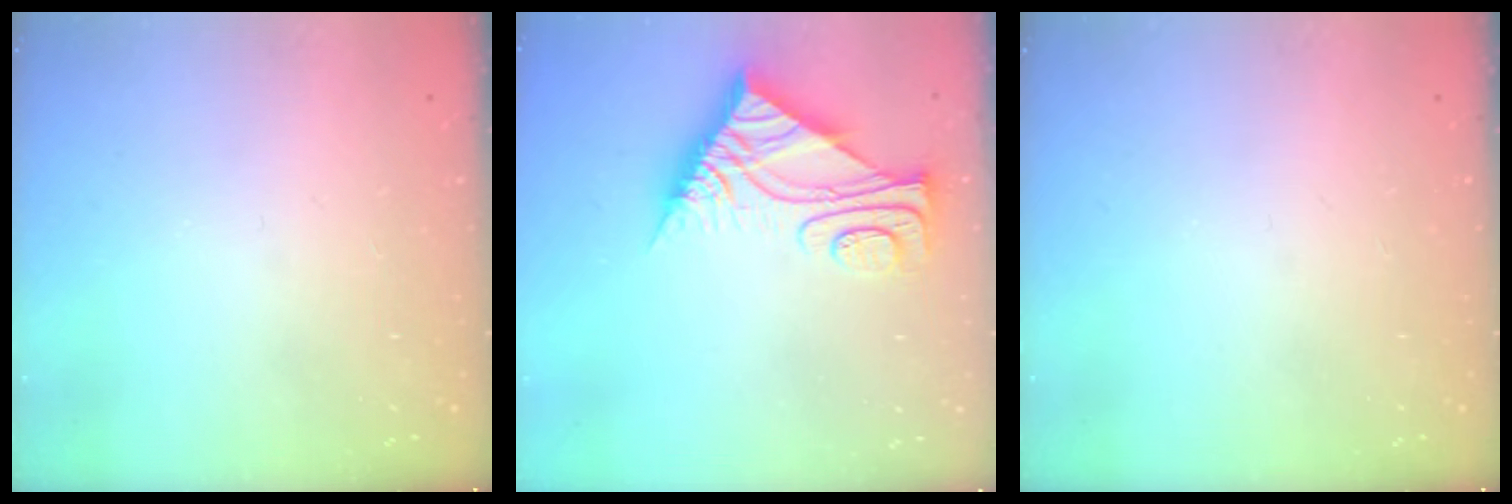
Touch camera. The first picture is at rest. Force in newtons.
{"total": 8.3, "press": 8.3, "slide": 0.5}
{"total": 0.0}